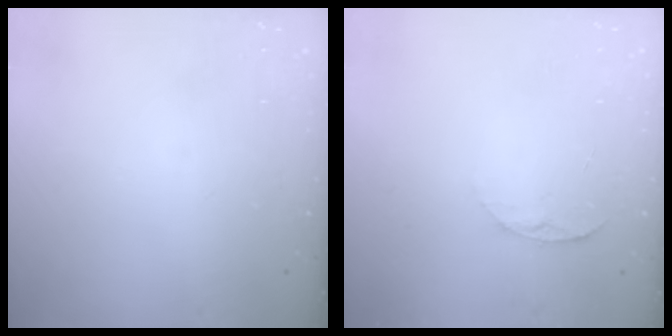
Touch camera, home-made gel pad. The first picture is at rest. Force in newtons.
{"total": 5.2, "press": 5.2, "slide": 0.6}